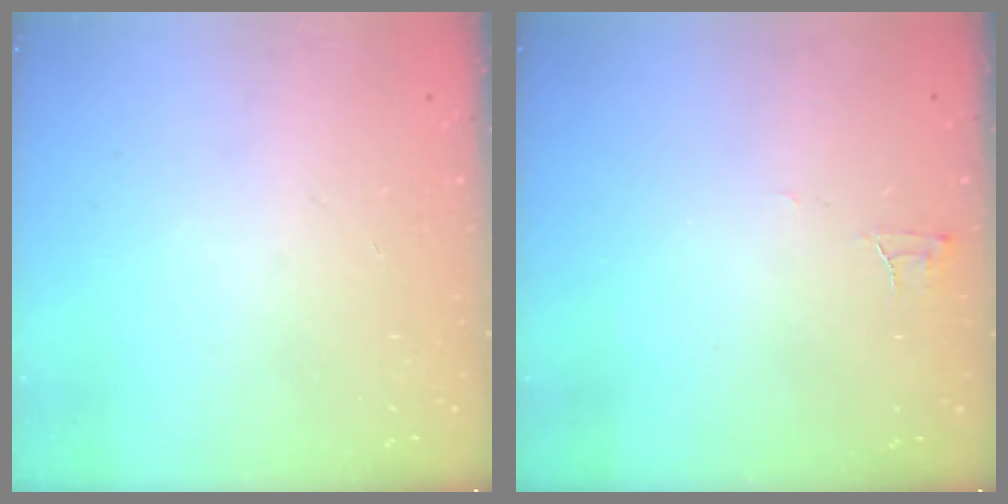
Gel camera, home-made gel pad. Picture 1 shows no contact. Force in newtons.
{"total": 3.3, "press": 3.3, "slide": 0.2}